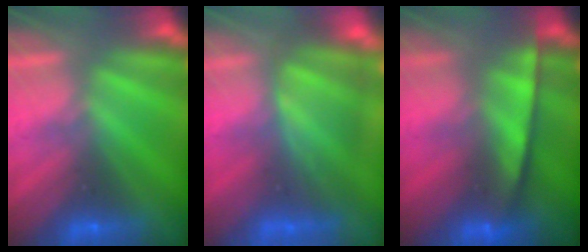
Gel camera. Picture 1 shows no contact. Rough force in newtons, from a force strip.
{"total": 5.2}
{"total": 6.3}